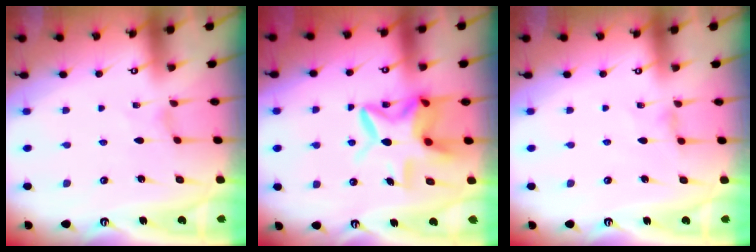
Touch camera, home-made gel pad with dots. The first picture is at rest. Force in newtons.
{"total": 12.8, "press": 12.7, "slide": 1.8}
{"total": 1.2, "press": 1.1, "slide": 0.3}